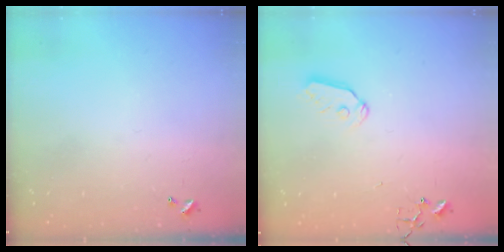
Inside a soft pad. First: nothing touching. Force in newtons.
{"total": 7.4, "press": 7.4, "slide": 0.5}